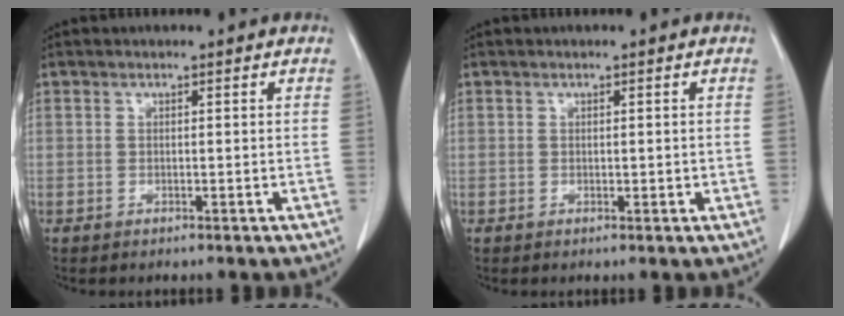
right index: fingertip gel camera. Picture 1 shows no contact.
{"total": 0.7, "force": [0.0, 0.4, 0.6], "torque": [-0.006, 0.000, 0.003]}